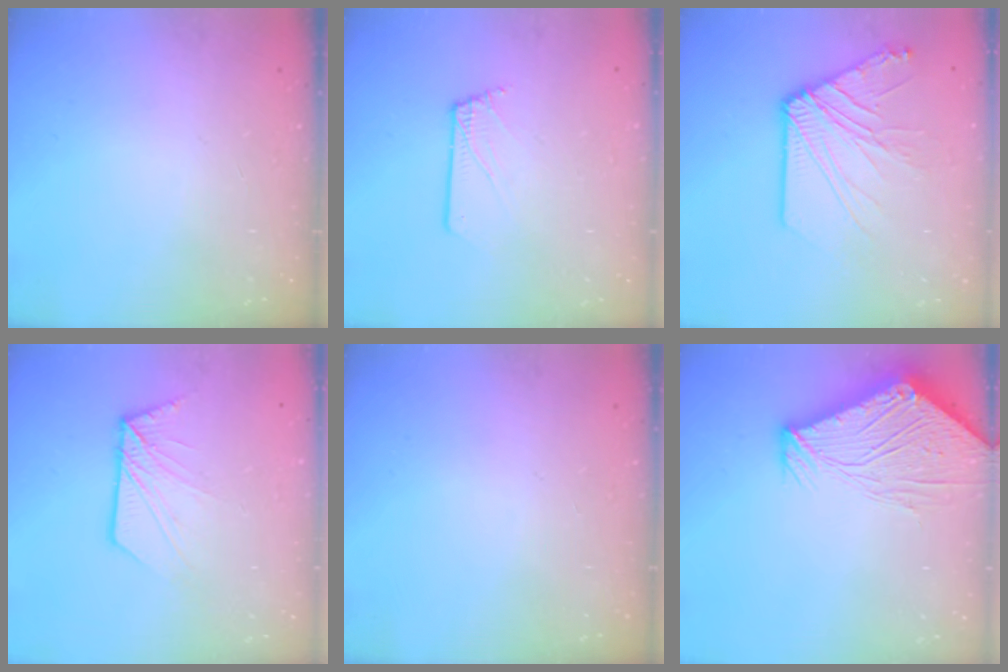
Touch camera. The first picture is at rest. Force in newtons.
{"total": 1.4, "press": 1.4, "slide": 0.1}
{"total": 13.4, "press": 13.4, "slide": 1.4}
{"total": 10.2, "press": 10.1, "slide": 1.1}
{"total": 0.0}
{"total": 12.2, "press": 12.2, "slide": 1.4}